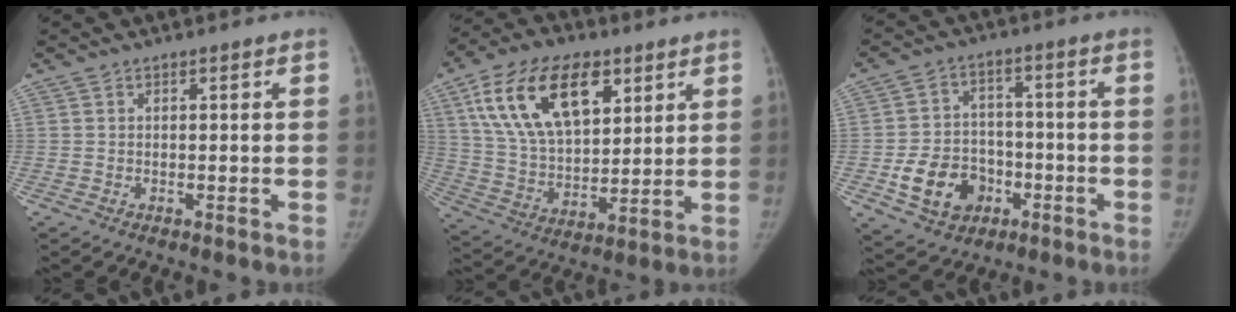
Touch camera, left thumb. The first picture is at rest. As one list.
[{"total": 20.8, "force": [9.3, 11.5, 14.6], "torque": [-0.234, -0.025, 0.172]}, {"total": 11.9, "force": [-4.2, 9.4, 5.9], "torque": [-0.067, 0.026, -0.064]}]